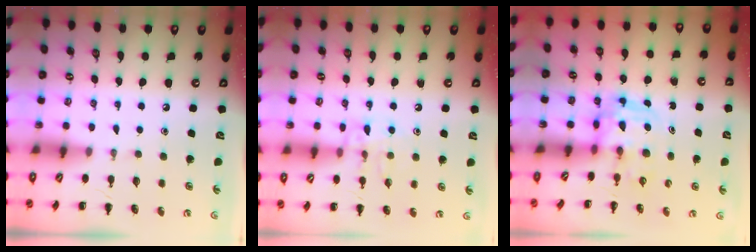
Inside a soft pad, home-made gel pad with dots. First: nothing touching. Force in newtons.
{"total": 9.9, "press": 9.8, "slide": 1.1}
{"total": 3.5, "press": 3.4, "slide": 0.6}